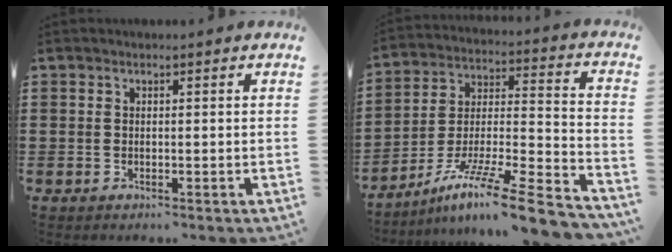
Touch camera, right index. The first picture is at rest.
{"total": 11.9, "force": [-9.0, 0.8, 7.7], "torque": [-0.121, 0.011, -0.171]}